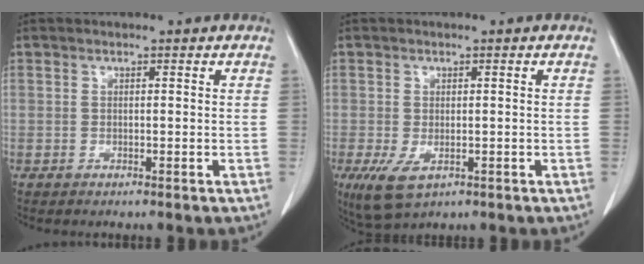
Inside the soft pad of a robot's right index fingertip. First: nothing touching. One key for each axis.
{"total": 5.1, "fx": -2.1, "fy": 2.8, "fz": 3.7, "tx": -0.072, "ty": -0.011, "tz": -0.023}